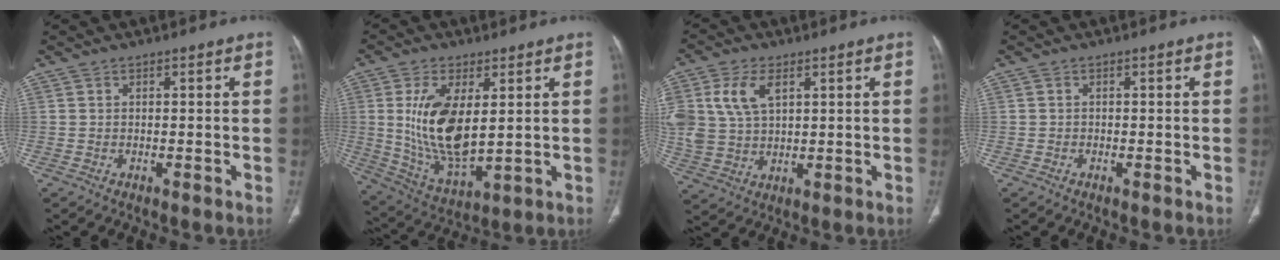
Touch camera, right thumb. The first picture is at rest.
{"total": 14.8, "force": [2.5, 7.0, 12.8], "torque": [-0.241, -0.024, 0.063]}
{"total": 10.9, "force": [3.9, 6.7, 7.8], "torque": [-0.166, 0.000, 0.084]}
{"total": 0.0}